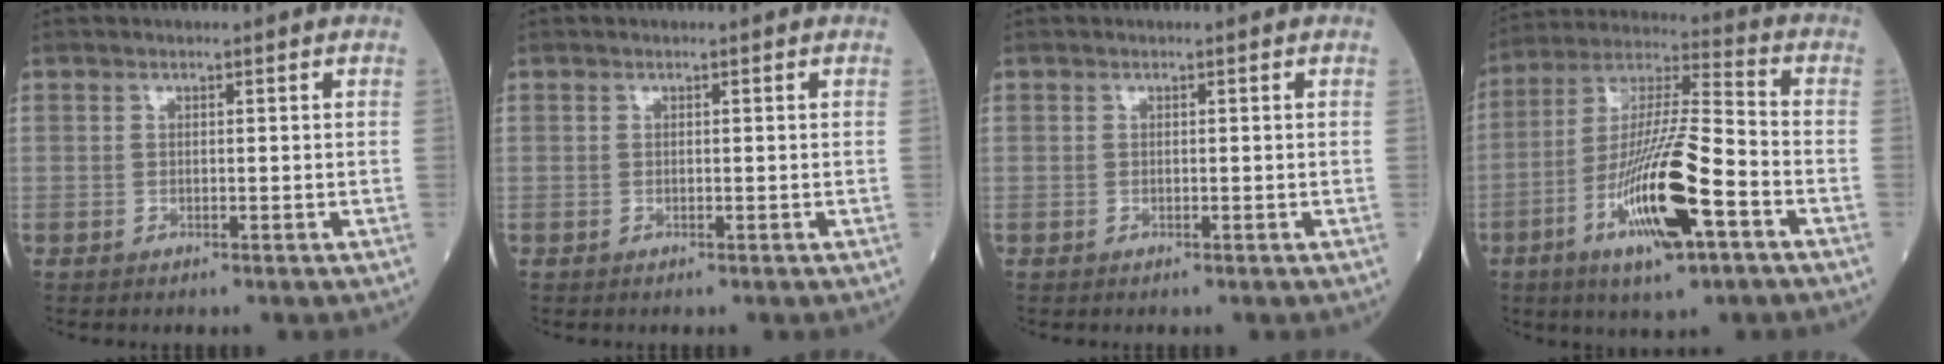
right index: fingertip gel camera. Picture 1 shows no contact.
{"total": 0.0}
{"total": 0.0}
{"total": 17.1, "force": [-6.6, 2.4, 15.6], "torque": [-0.302, -0.010, -0.116]}